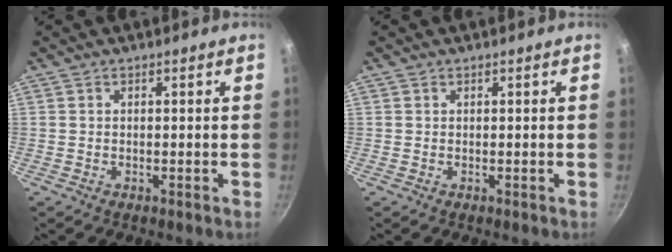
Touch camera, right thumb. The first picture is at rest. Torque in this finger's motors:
{"motor_torque": [-0.14, -0.57, -0.12, -0.37, 0.04]}